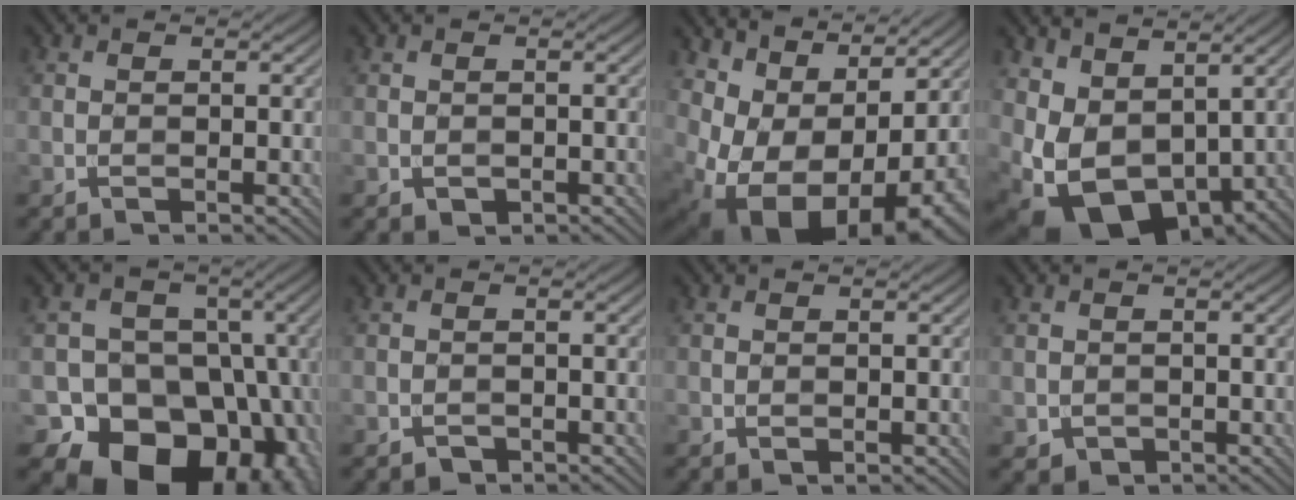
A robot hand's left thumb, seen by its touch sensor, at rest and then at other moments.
{"total": 0.7, "force": [-0.1, 0.7, 0.3], "torque": [-0.005, -0.007, 0.000]}
{"total": 13.2, "force": [2.0, 8.5, 9.9], "torque": [-0.184, -0.018, 0.068]}
{"total": 10.7, "force": [1.2, 7.4, 7.6], "torque": [-0.178, -0.027, 0.040]}
{"total": 18.5, "force": [-7.9, 14.6, 8.1], "torque": [-0.098, -0.033, -0.137]}
{"total": 1.0, "force": [-0.8, 0.6, 0.2], "torque": [-0.001, -0.001, -0.016]}
{"total": 0.0}
{"total": 1.4, "force": [-0.4, 1.2, 0.4], "torque": [-0.012, -0.011, -0.005]}